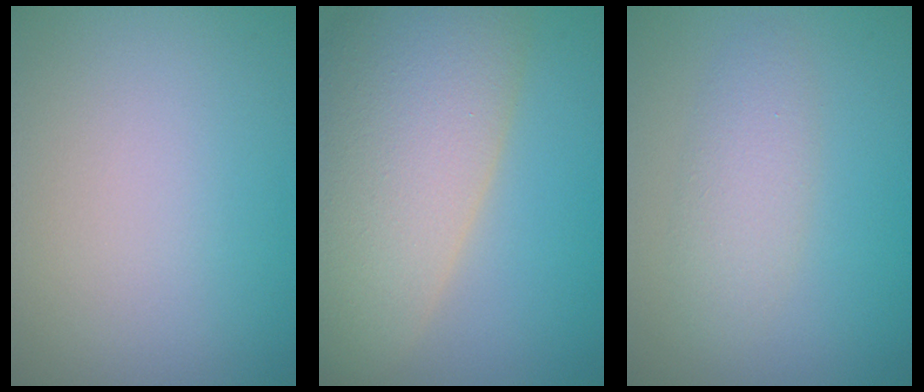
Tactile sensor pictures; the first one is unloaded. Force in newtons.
{"total": 13.8, "press": 13.7, "slide": 1.2}
{"total": 2.6, "press": 2.6, "slide": 0.1}